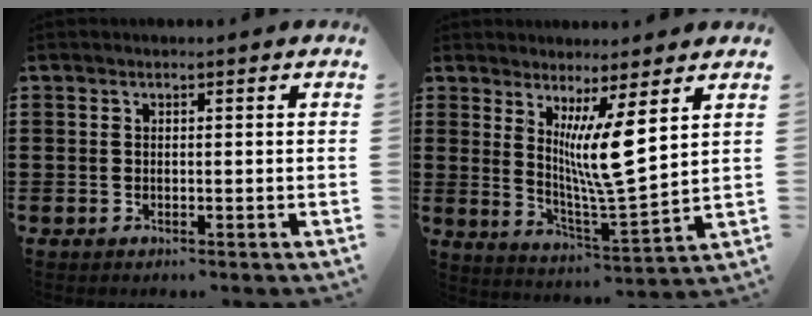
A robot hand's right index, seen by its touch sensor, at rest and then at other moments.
{"total": 8.9, "force": [3.9, 0.0, 7.9], "torque": [-0.143, -0.028, 0.063]}